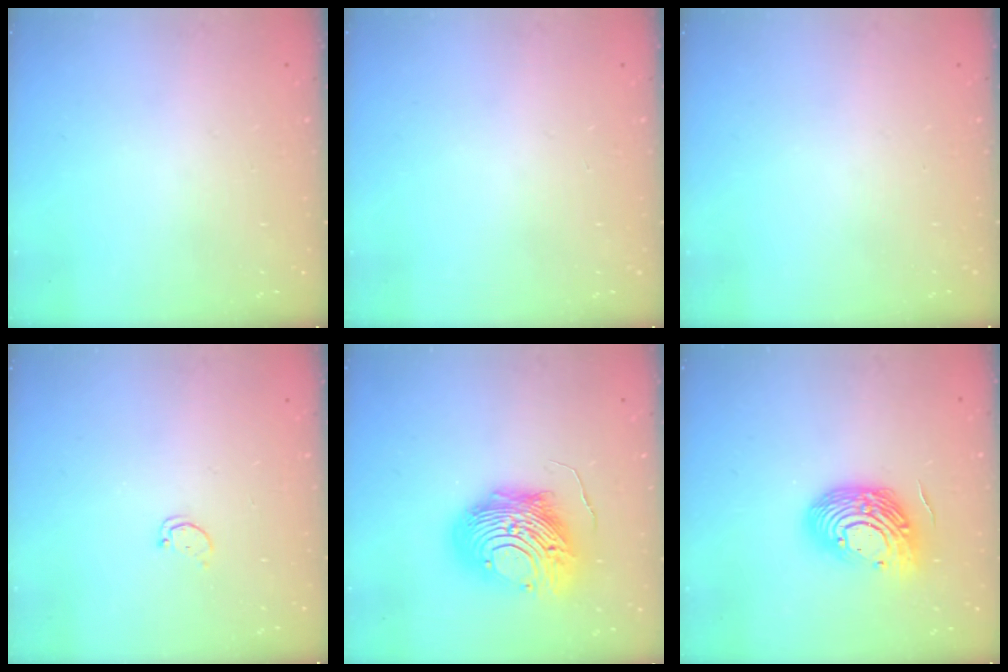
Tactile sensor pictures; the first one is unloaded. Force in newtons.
{"total": 0.0}
{"total": 0.0}
{"total": 1.7, "press": 1.7, "slide": 0.2}
{"total": 15.7, "press": 15.6, "slide": 1.5}
{"total": 15.4, "press": 15.3, "slide": 1.4}